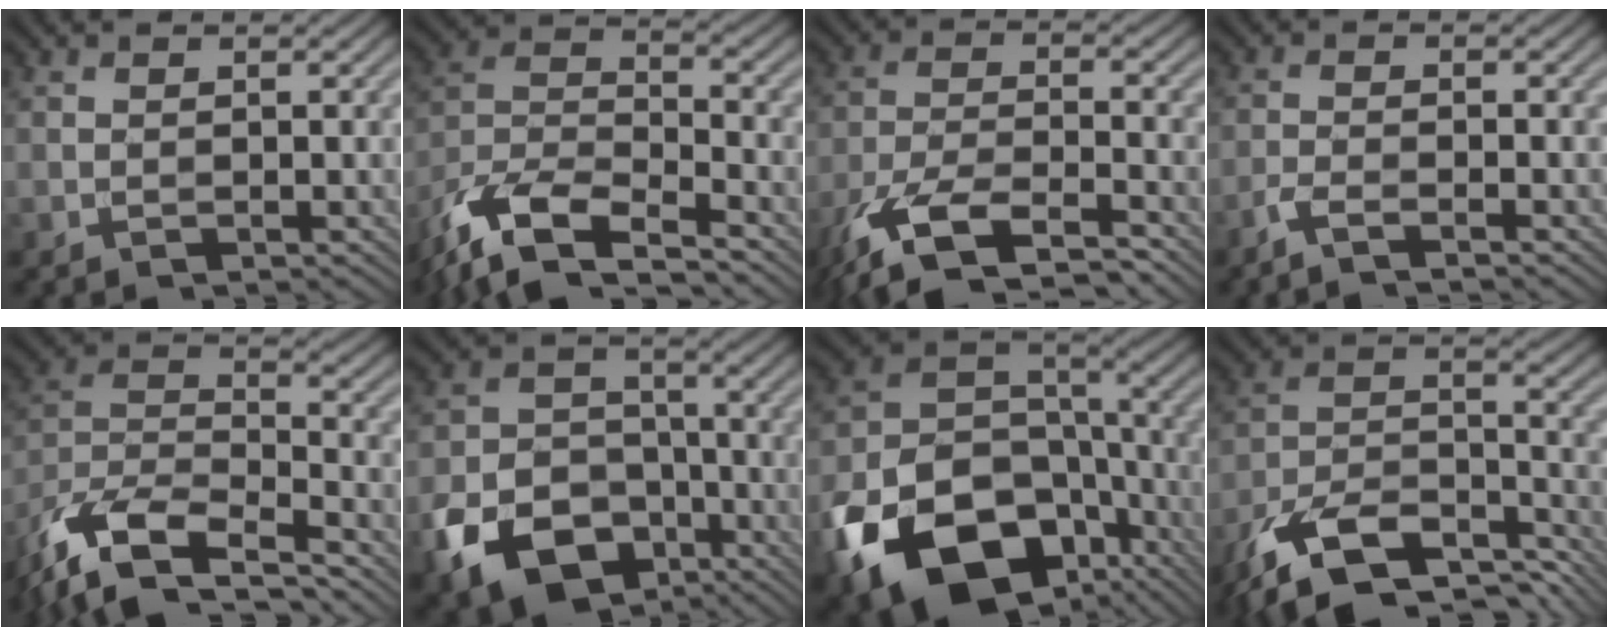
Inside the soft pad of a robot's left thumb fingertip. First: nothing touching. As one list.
[{"total": 12.7, "force": [-9.2, 4.3, 7.6], "torque": [-0.159, -0.011, -0.187]}, {"total": 10.0, "force": [-7.0, 3.1, 6.5], "torque": [-0.136, -0.013, -0.140]}, {"total": 2.5, "force": [-1.9, 0.3, 1.5], "torque": [-0.030, -0.003, -0.051]}, {"total": 14.1, "force": [-10.3, 5.1, 8.2], "torque": [-0.184, -0.015, -0.194]}, {"total": 13.5, "force": [-7.1, 9.2, 6.9], "torque": [-0.159, -0.037, -0.131]}, {"total": 19.3, "force": [-9.3, 13.0, 10.8], "torque": [-0.241, -0.050, -0.151]}, {"total": 14.6, "force": [-11.0, 5.4, 7.9], "torque": [-0.169, -0.011, -0.195]}]